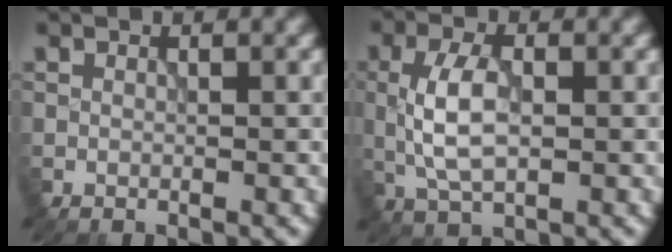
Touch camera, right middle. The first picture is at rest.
{"total": 4.6, "force": [-0.1, 2.2, 4.0], "torque": [-0.093, 0.005, -0.001]}